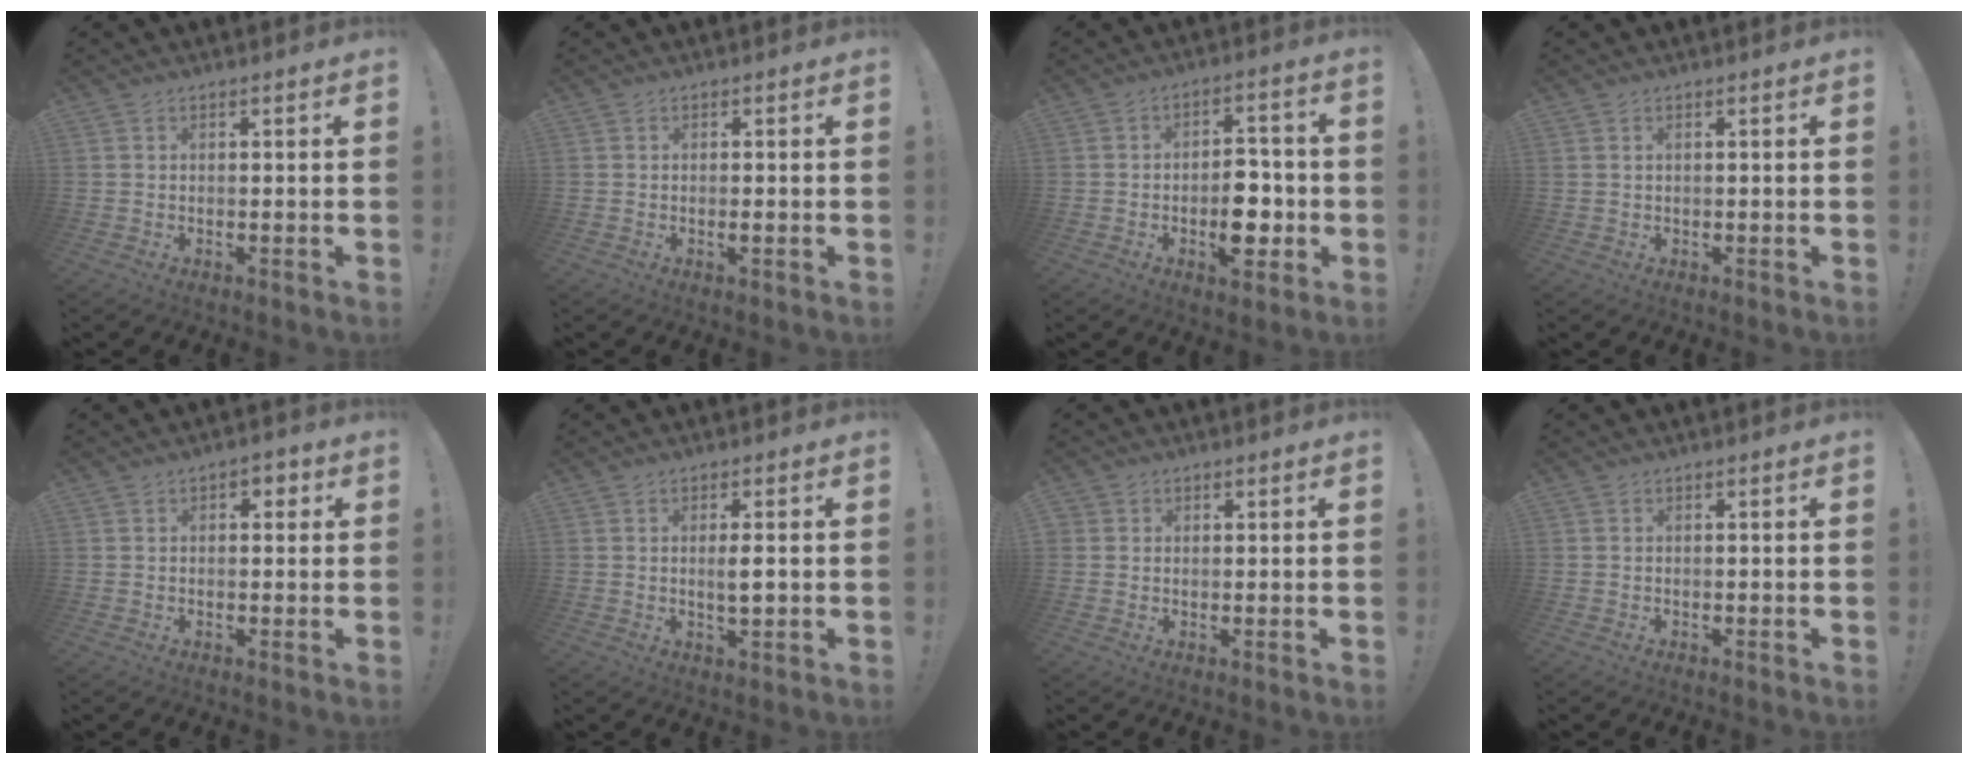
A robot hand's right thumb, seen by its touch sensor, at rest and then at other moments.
{"total": 0.8, "force": [-0.2, -0.1, 0.8], "torque": [-0.013, -0.003, -0.003]}
{"total": 10.4, "force": [-3.0, 5.7, 8.2], "torque": [-0.107, 0.013, -0.047]}
{"total": 0.7, "force": [0.3, 0.4, 0.5], "torque": [-0.018, 0.004, 0.008]}
{"total": 2.8, "force": [0.0, 2.2, 1.7], "torque": [-0.013, 0.006, -0.005]}
{"total": 3.2, "force": [0.0, 0.7, 3.1], "torque": [-0.043, -0.007, -0.004]}
{"total": 1.8, "force": [0.6, 1.7, 0.4], "torque": [-0.007, 0.000, 0.012]}
{"total": 0.0}